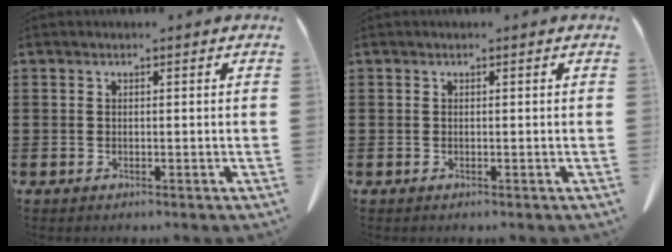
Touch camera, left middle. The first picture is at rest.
{"total": 0.0}